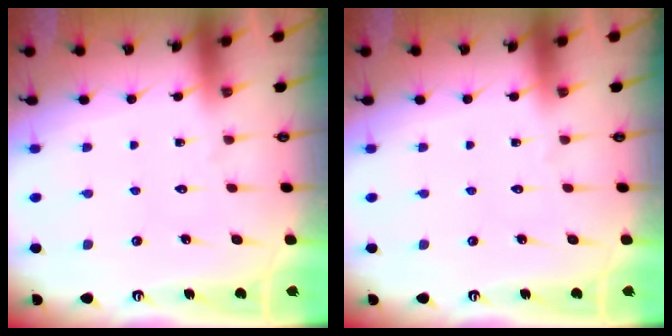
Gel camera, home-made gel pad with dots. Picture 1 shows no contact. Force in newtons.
{"total": 0.0}